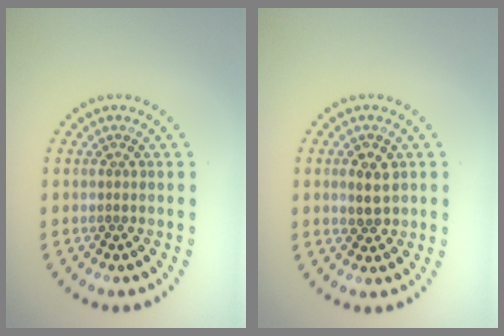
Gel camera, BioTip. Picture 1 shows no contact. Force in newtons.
{"total": 2.4, "press": 2.3, "slide": 0.4}